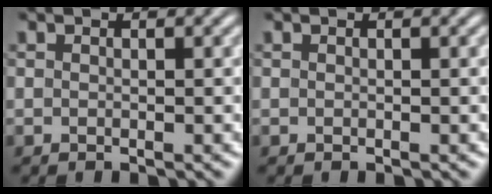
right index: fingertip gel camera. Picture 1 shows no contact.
{"total": 0.0}